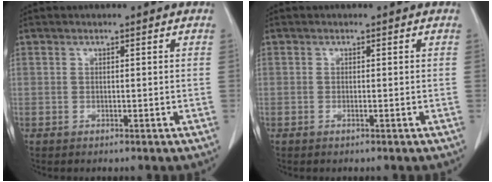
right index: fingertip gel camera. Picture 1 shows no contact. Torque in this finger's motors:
{"motor_torque": [-0.01, 0.06, -0.02, 0.00]}